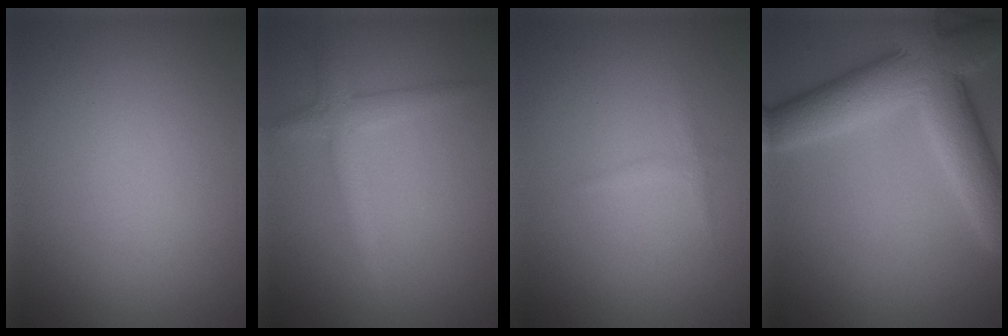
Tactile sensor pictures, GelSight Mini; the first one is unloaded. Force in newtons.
{"total": 2.3, "press": 2.3, "slide": 0.1}
{"total": 0.7, "press": 0.7, "slide": 0.0}
{"total": 9.0, "press": 9.0, "slide": 0.3}